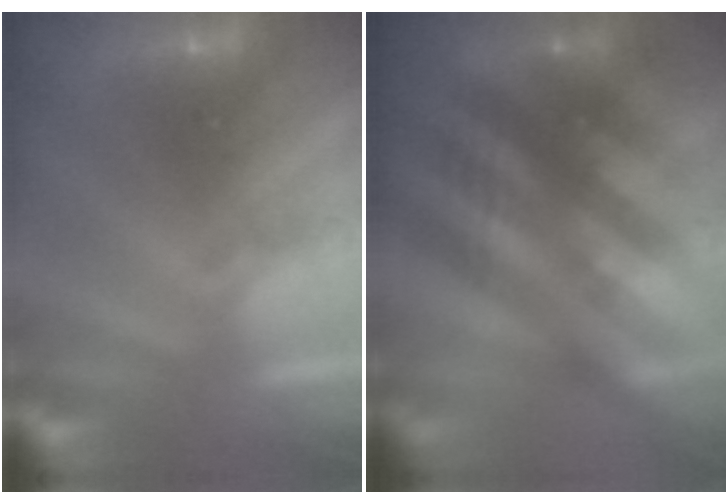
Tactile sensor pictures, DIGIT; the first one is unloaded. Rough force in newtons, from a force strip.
{"total": 2.4}